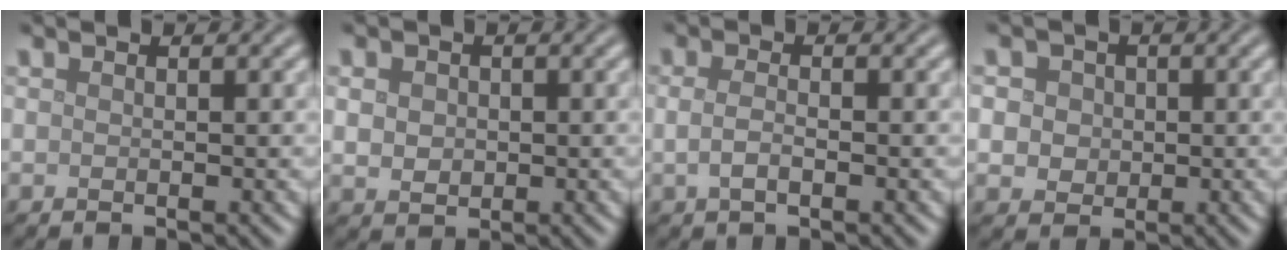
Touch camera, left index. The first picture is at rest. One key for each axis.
{"total": 2.3, "fx": 0.3, "fy": 1.9, "fz": 1.2, "tx": -0.027, "ty": -0.002, "tz": 0.008}
{"total": 1.6, "fx": -0.3, "fy": 0.6, "fz": 1.4, "tx": -0.031, "ty": -0.004, "tz": -0.009}
{"total": 5.4, "fx": 1.7, "fy": 4.5, "fz": 2.5, "tx": -0.039, "ty": 0.028, "tz": 0.007}